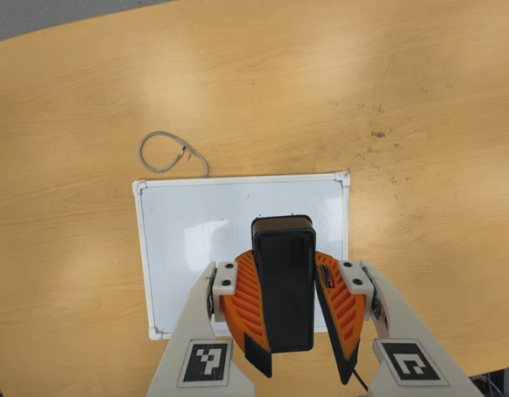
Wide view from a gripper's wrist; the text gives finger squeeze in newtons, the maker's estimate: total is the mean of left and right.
{"total": 10.5, "left": 10.3, "right": 10.7}